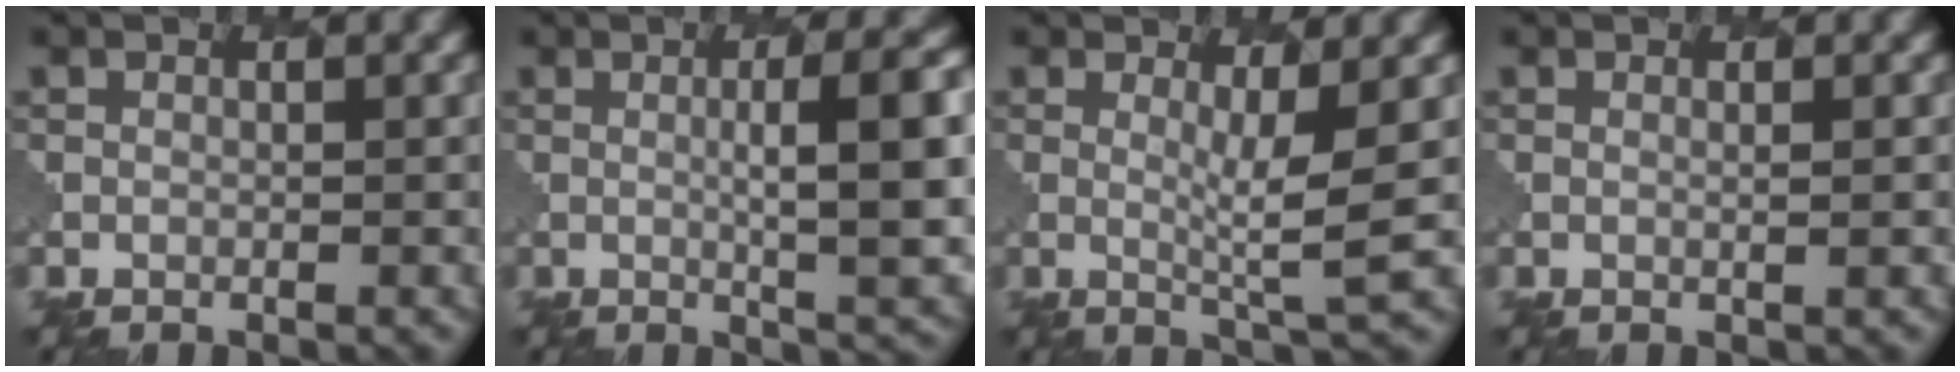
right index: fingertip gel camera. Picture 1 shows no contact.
{"total": 9.8, "force": [1.0, 2.5, 9.5], "torque": [-0.115, 0.001, 0.013]}
{"total": 3.4, "force": [1.0, 0.3, 3.2], "torque": [-0.063, -0.010, 0.013]}
{"total": 1.4, "force": [0.8, 0.4, 1.0], "torque": [-0.007, -0.001, -0.004]}